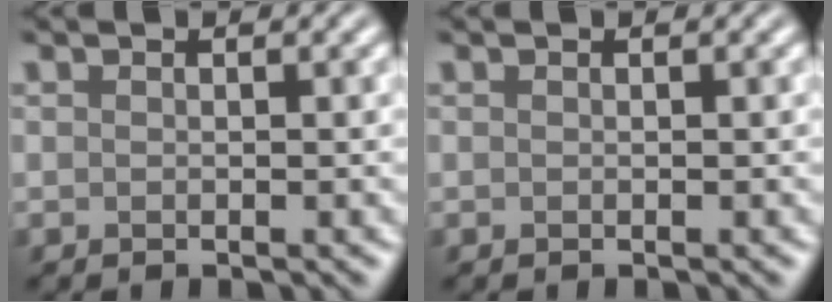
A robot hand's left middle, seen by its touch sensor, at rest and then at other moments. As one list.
[{"total": 0.0}]